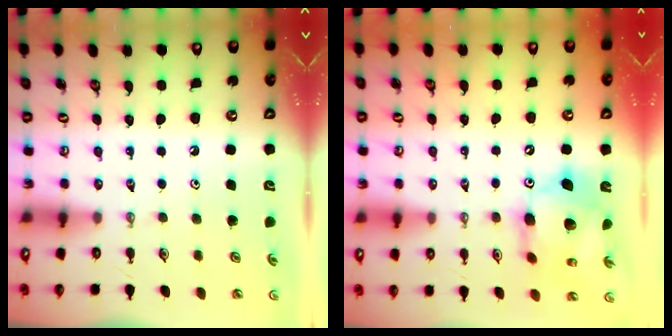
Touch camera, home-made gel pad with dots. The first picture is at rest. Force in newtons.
{"total": 13.8, "press": 13.7, "slide": 1.2}